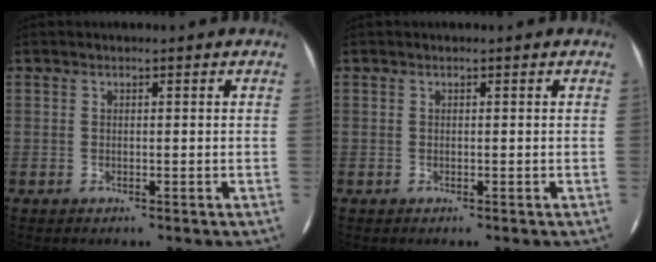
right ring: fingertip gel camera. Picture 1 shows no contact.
{"total": 0.0}